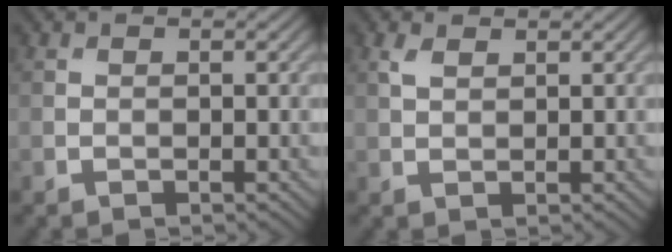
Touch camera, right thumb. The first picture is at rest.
{"total": 1.7, "force": [1.0, 0.9, 1.1], "torque": [-0.031, 0.004, 0.021]}